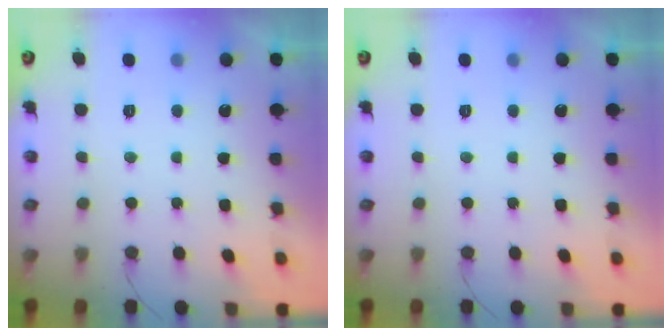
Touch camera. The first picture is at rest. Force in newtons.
{"total": 0.0}